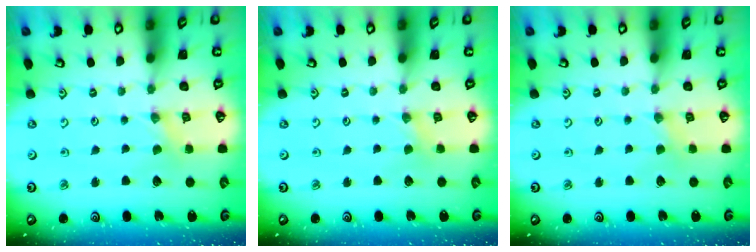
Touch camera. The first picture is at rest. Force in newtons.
{"total": 1.8, "press": 1.8, "slide": 0.2}
{"total": 1.5, "press": 1.4, "slide": 0.3}